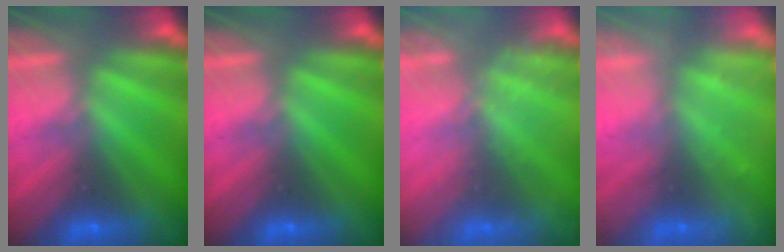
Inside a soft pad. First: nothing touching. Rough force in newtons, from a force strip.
{"total": 0.0}
{"total": 2.4}
{"total": 2.4}